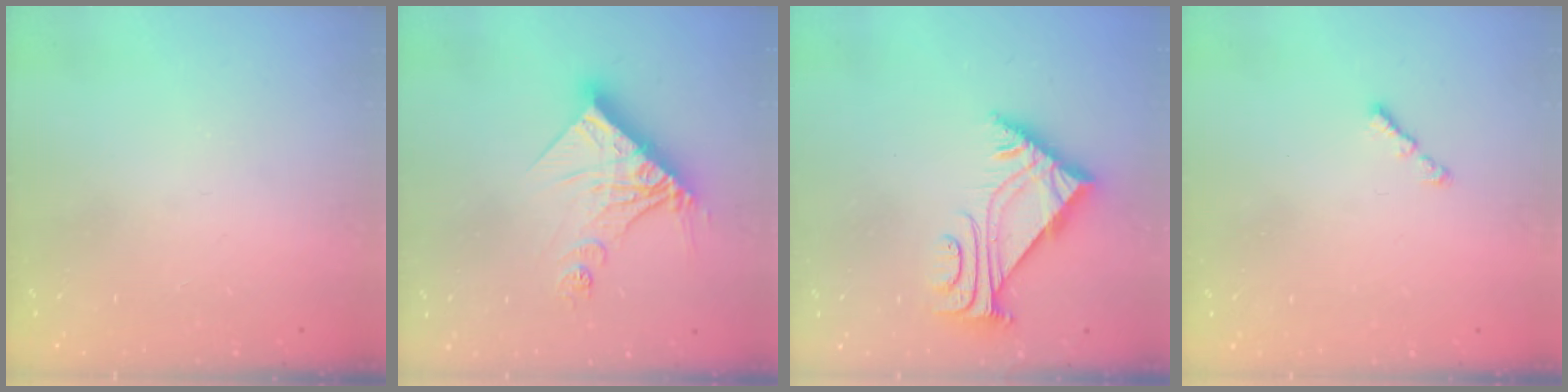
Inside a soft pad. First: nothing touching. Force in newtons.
{"total": 14.3, "press": 14.2, "slide": 1.4}
{"total": 5.5, "press": 5.4, "slide": 0.8}
{"total": 1.0, "press": 0.9, "slide": 0.5}